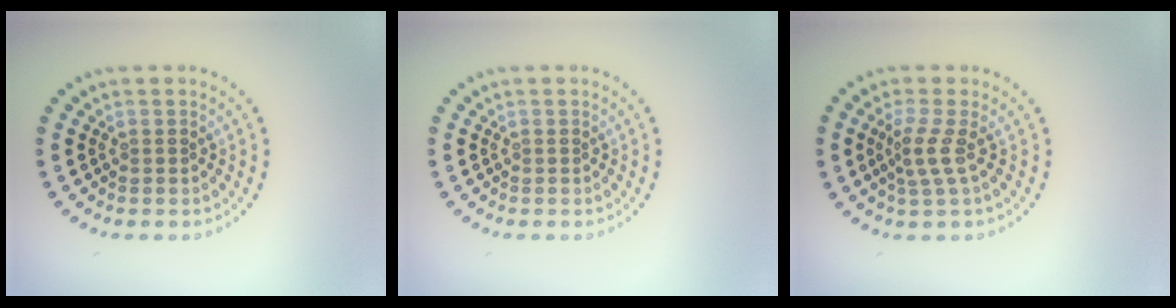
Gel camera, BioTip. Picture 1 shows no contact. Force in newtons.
{"total": 0.0}
{"total": 2.2, "press": 1.4, "slide": 1.7}